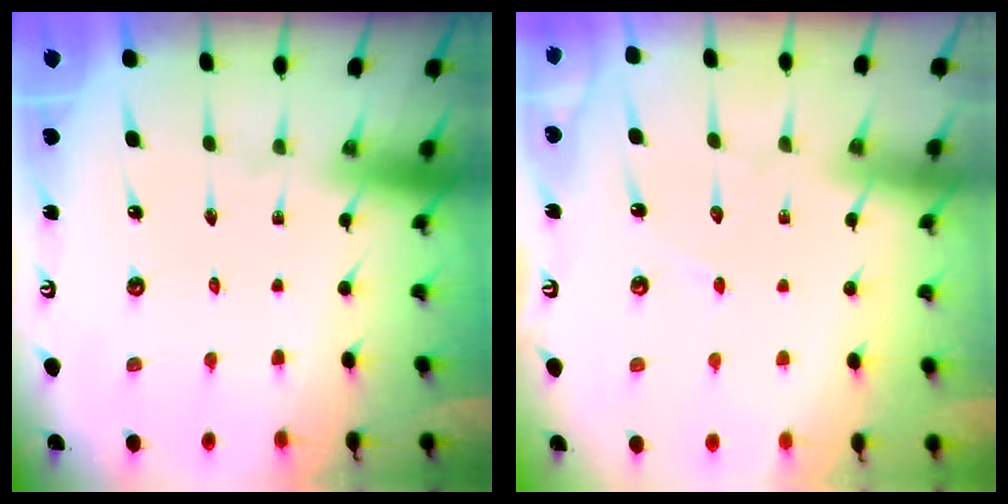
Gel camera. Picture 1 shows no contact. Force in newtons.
{"total": 3.4, "press": 3.4, "slide": 0.3}